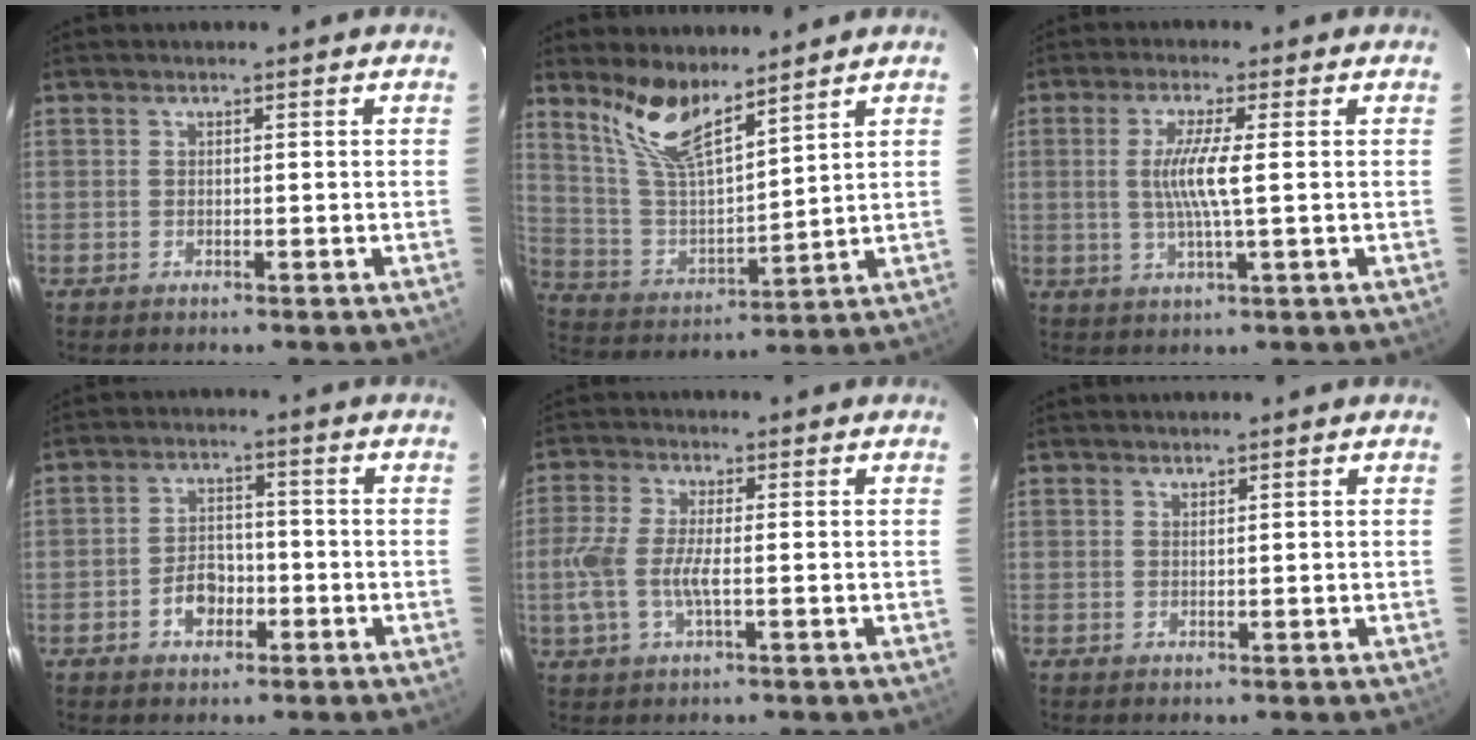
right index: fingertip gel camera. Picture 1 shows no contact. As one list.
[{"total": 11.5, "force": [8.7, 3.2, 6.8], "torque": [-0.140, 0.000, 0.181]}, {"total": 6.3, "force": [0.4, -0.1, 6.2], "torque": [-0.121, -0.006, 0.007]}, {"total": 5.3, "force": [-2.4, 3.7, 3.0], "torque": [-0.056, 0.016, -0.034]}, {"total": 6.8, "force": [-1.2, 2.1, 6.3], "torque": [-0.141, 0.000, -0.024]}, {"total": 1.0, "force": [0.6, 0.0, 0.7], "torque": [-0.018, -0.001, 0.011]}]